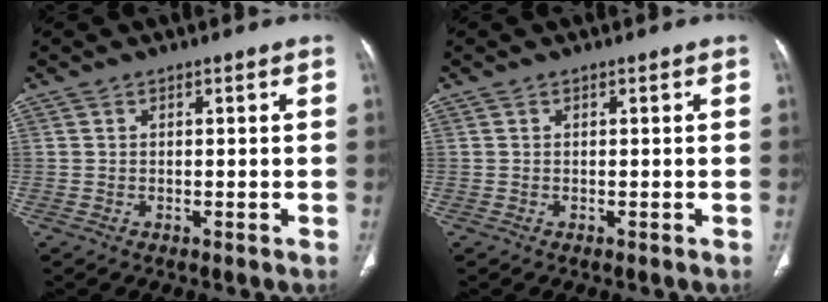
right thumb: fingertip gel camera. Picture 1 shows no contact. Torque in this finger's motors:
{"motor_torque": [0.00, 0.00, -0.04, 0.04, 0.02]}